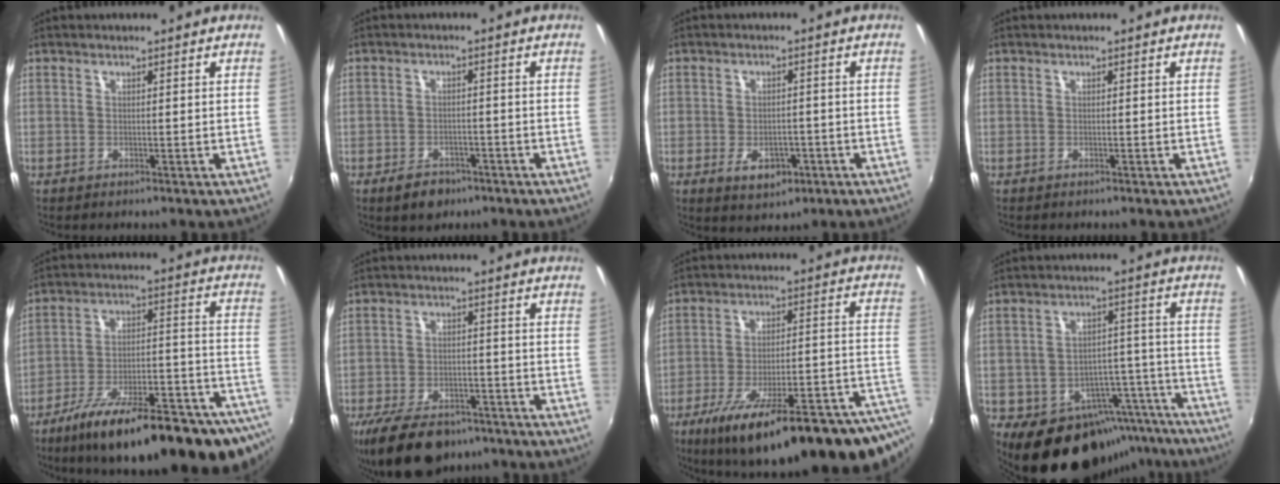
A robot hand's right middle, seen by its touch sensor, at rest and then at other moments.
{"total": 4.9, "force": [-3.3, 3.0, 2.0], "torque": [-0.051, -0.004, -0.046]}
{"total": 6.0, "force": [-2.7, 3.7, 3.9], "torque": [-0.080, -0.006, -0.036]}
{"total": 0.0}
{"total": 29.2, "force": [-21.4, 6.7, 18.7], "torque": [-0.253, -0.043, -0.304]}
{"total": 15.0, "force": [-10.7, 7.5, 7.3], "torque": [-0.172, -0.019, -0.169]}
{"total": 27.0, "force": [-15.5, 5.6, 21.4], "torque": [-0.306, -0.045, -0.216]}
{"total": 18.6, "force": [-14.1, 10.3, 6.3], "torque": [-0.109, 0.043, -0.170]}